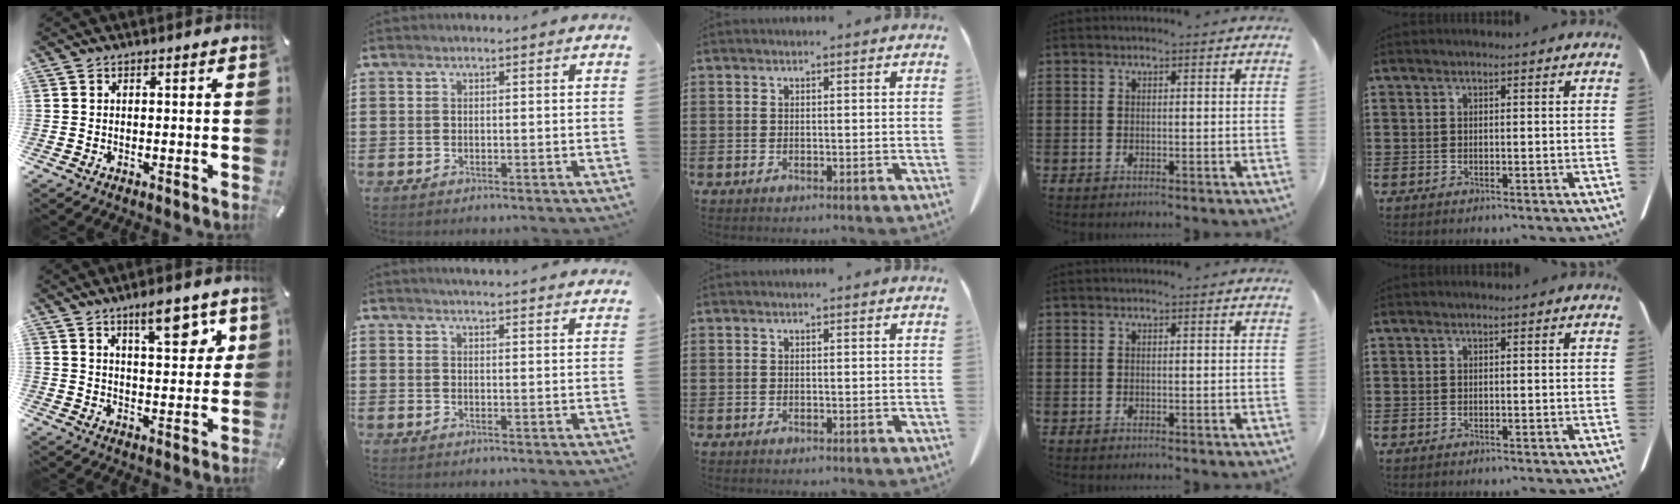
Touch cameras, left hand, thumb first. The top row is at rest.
{"thumb": {"total": 10.3, "force": [6.3, 3.8, 7.2], "torque": [-0.090, -0.036, 0.099]}, "index": {"total": 2.7, "force": [2.7, -0.5, 0.0], "torque": [-0.008, -0.012, 0.049]}}